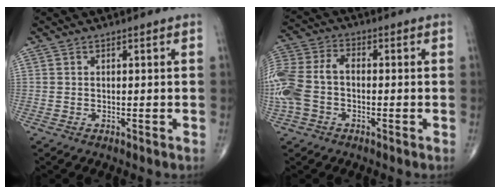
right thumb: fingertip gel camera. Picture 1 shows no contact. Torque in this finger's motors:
{"motor_torque": [0.21, 0.13, 1.14, -0.03, 0.15]}